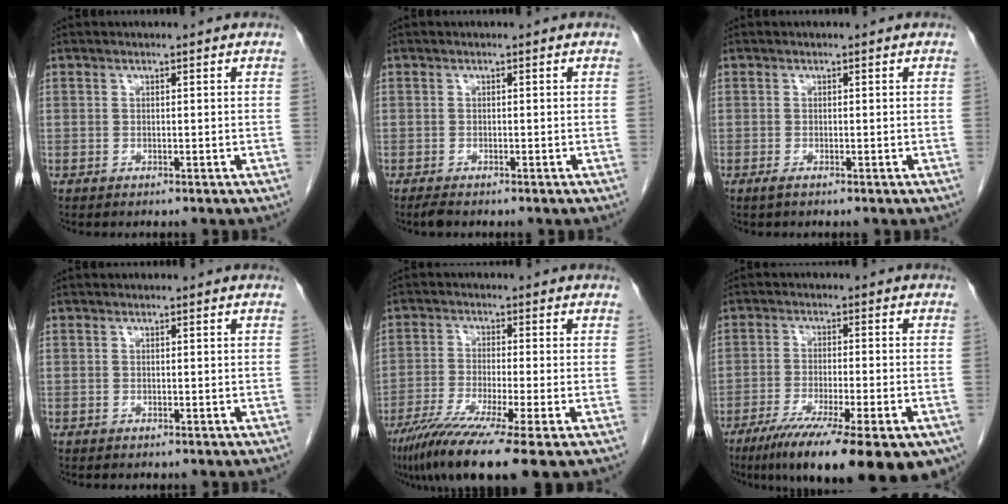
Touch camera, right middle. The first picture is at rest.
{"total": 1.1, "force": [-0.9, 0.2, 0.5], "torque": [-0.018, -0.004, -0.016]}
{"total": 0.7, "force": [-0.4, 0.0, 0.5], "torque": [-0.012, -0.002, -0.008]}
{"total": 0.0}
{"total": 12.0, "force": [-7.8, -0.6, 9.1], "torque": [-0.162, -0.034, -0.129]}
{"total": 21.8, "force": [-14.8, 3.7, 15.6], "torque": [-0.182, -0.041, -0.212]}